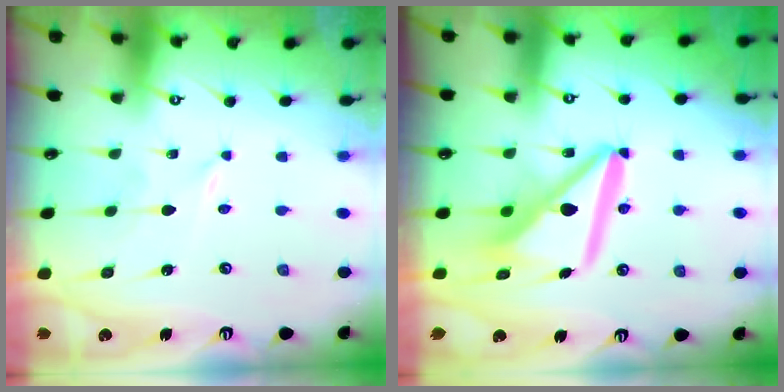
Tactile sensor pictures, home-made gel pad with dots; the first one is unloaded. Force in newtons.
{"total": 13.4, "press": 13.3, "slide": 1.6}